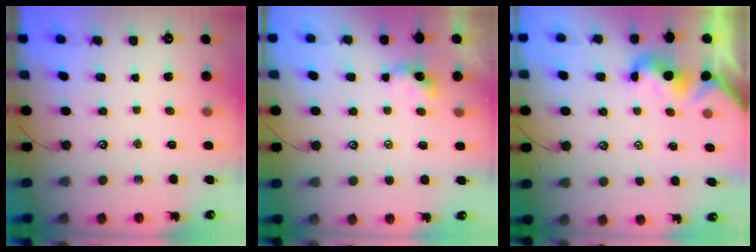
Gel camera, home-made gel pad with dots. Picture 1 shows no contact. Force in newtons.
{"total": 3.0, "press": 3.0, "slide": 0.1}
{"total": 0.7, "press": 0.1, "slide": 0.7}